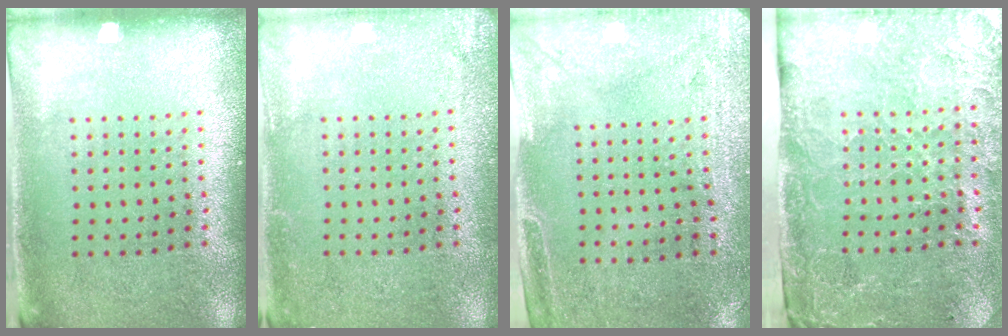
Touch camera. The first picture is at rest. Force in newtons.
{"total": 1.8, "press": 1.8, "slide": 0.2}
{"total": 3.0, "press": 2.4, "slide": 1.7}
{"total": 4.7, "press": 3.7, "slide": 3.0}